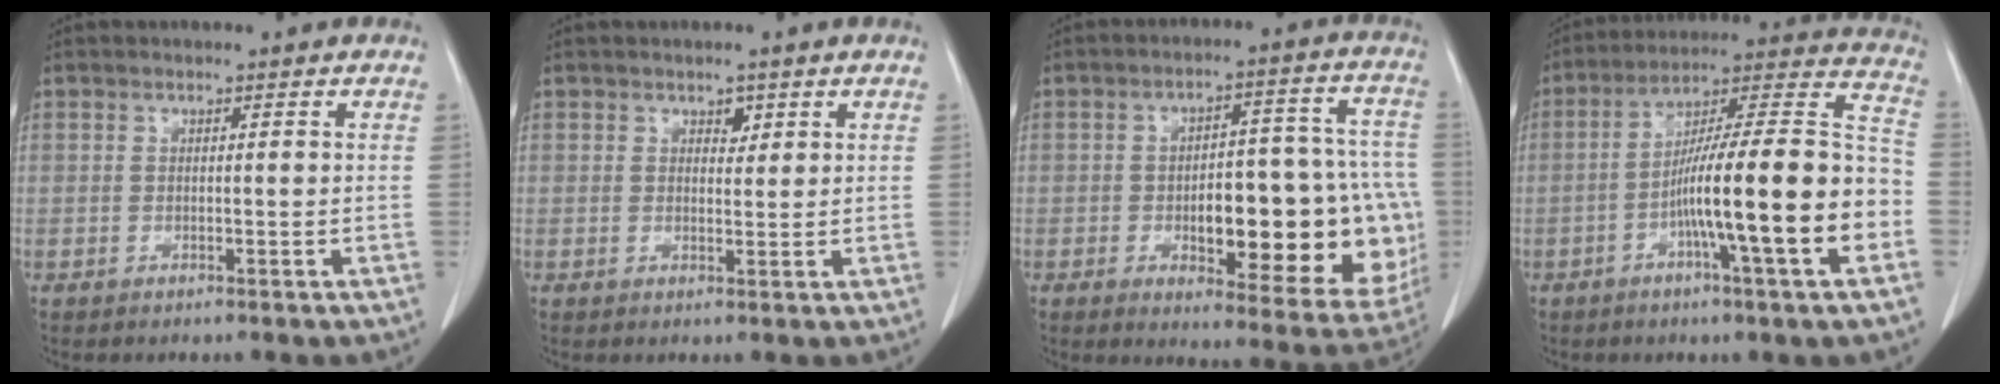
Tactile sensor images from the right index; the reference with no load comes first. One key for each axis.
{"total": 1.6, "fx": 1.0, "fy": 1.0, "fz": 0.8, "tx": -0.009, "ty": -0.002, "tz": 0.015}
{"total": 21.7, "fx": -4.1, "fy": 7.4, "fz": 20.0, "tx": -0.180, "ty": 0.035, "tz": -0.025}
{"total": 19.6, "fx": -5.5, "fy": 0.7, "fz": 18.8, "tx": -0.272, "ty": 0.017, "tz": -0.088}